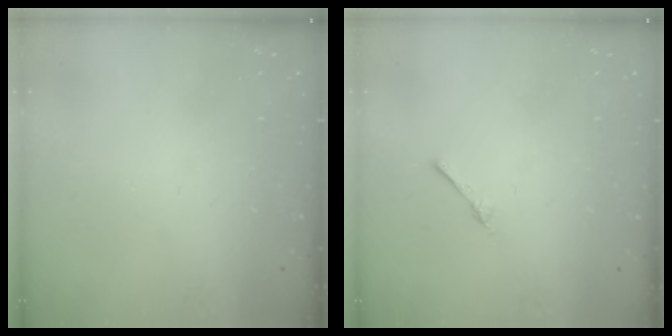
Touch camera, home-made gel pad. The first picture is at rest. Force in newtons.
{"total": 2.4, "press": 2.4, "slide": 0.3}